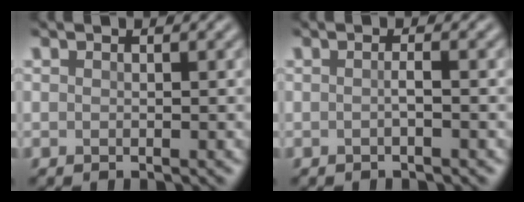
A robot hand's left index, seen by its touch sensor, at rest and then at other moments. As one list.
[{"total": 0.8, "force": [-0.2, 0.1, 0.8], "torque": [-0.013, 0.002, -0.006]}]